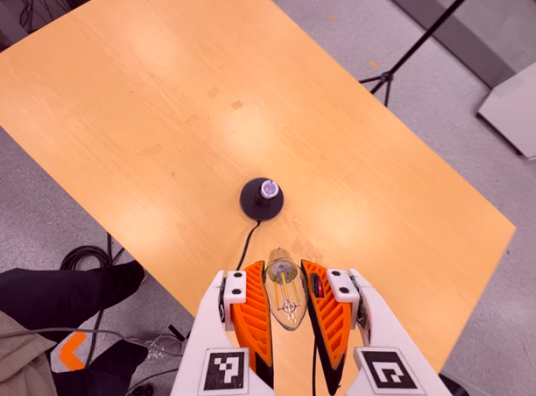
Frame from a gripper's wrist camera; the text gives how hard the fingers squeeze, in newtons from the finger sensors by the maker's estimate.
{"total": 21.1, "left": 23.9, "right": 18.3}